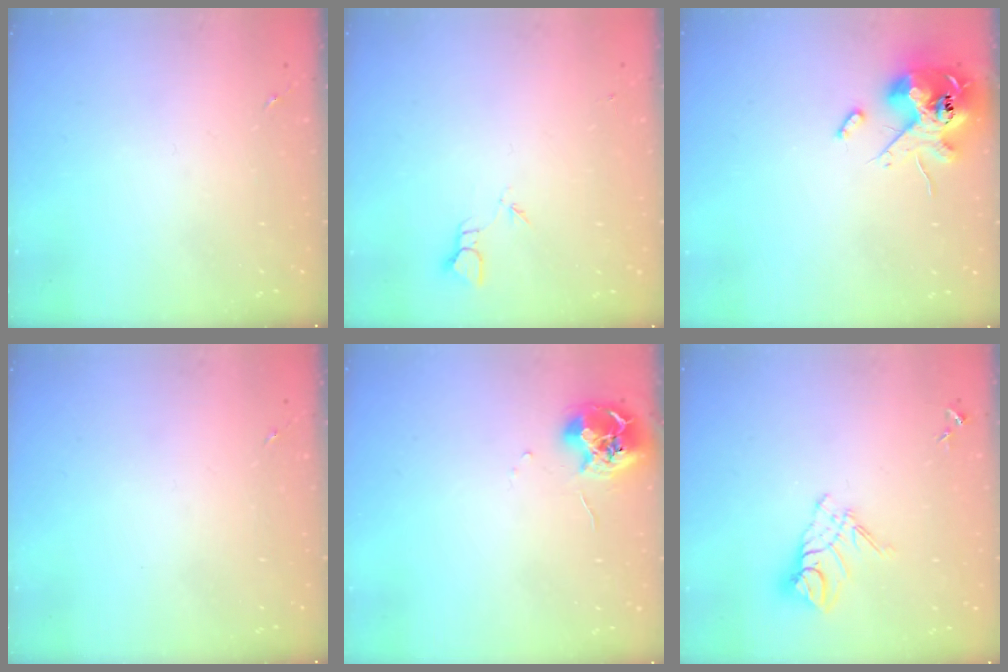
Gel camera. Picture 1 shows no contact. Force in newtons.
{"total": 2.4, "press": 2.4, "slide": 0.2}
{"total": 13.8, "press": 13.6, "slide": 2.2}
{"total": 0.0}
{"total": 9.6, "press": 9.5, "slide": 0.6}
{"total": 10.9, "press": 10.8, "slide": 0.9}